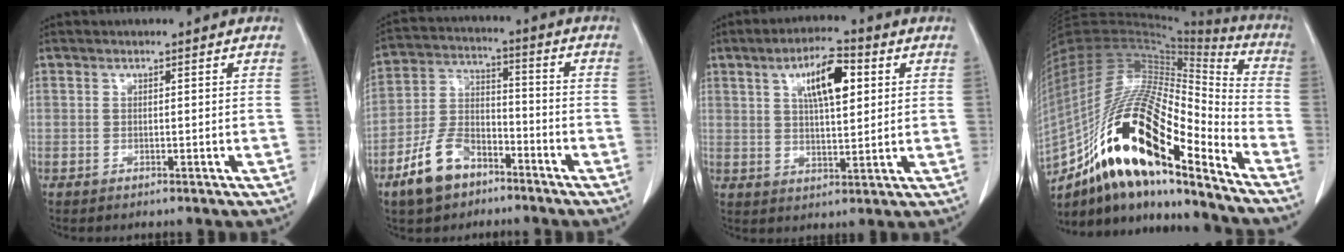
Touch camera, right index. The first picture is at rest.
{"total": 10.2, "force": [-6.6, 5.5, 5.5], "torque": [-0.127, 0.005, -0.123]}
{"total": 8.8, "force": [3.1, 2.6, 7.8], "torque": [-0.135, 0.012, 0.054]}
{"total": 26.5, "force": [-15.1, 6.3, 20.8], "torque": [-0.398, -0.012, -0.265]}